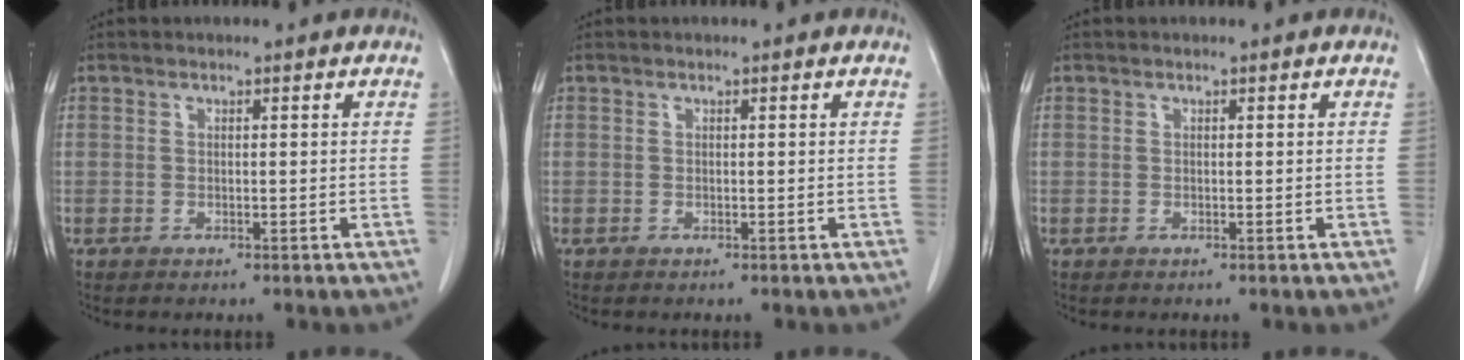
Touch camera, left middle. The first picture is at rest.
{"total": 0.0}
{"total": 0.0}